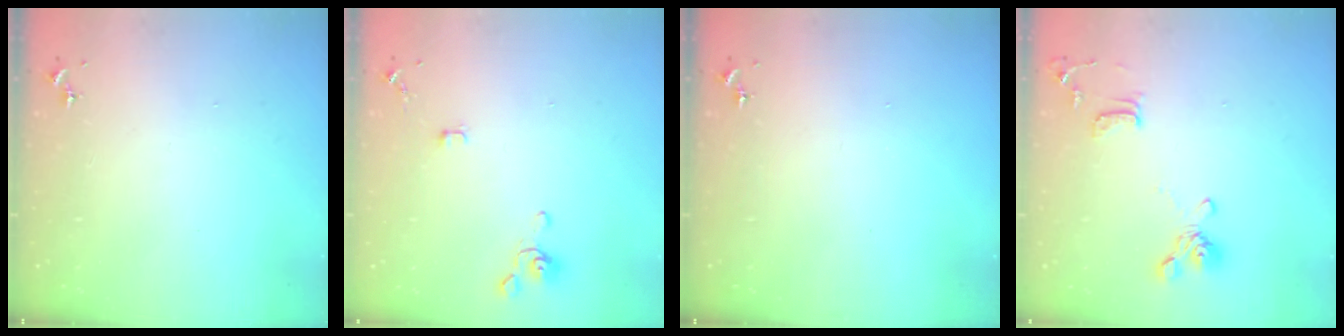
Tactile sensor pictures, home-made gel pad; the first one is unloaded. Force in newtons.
{"total": 4.0, "press": 3.9, "slide": 0.9}
{"total": 0.0}
{"total": 12.3, "press": 12.2, "slide": 1.8}